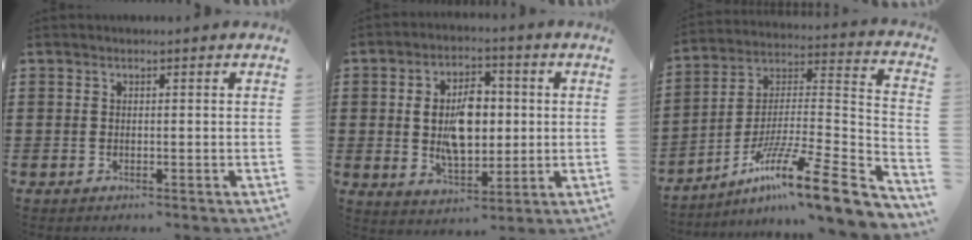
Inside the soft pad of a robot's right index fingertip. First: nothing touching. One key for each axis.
{"total": 8.8, "fx": 0.5, "fy": 5.3, "fz": 7.0, "tx": -0.128, "ty": 0.010, "tz": 0.004}
{"total": 14.3, "fx": -9.4, "fy": 1.4, "fz": 10.7, "tx": -0.178, "ty": 0.004, "tz": -0.171}